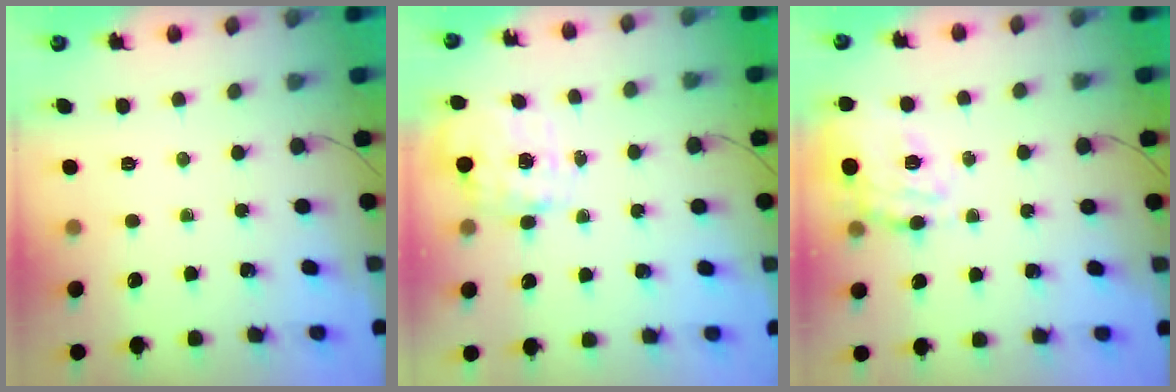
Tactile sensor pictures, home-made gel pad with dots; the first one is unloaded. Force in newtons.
{"total": 2.9, "press": 2.7, "slide": 0.9}
{"total": 16.8, "press": 16.6, "slide": 2.4}